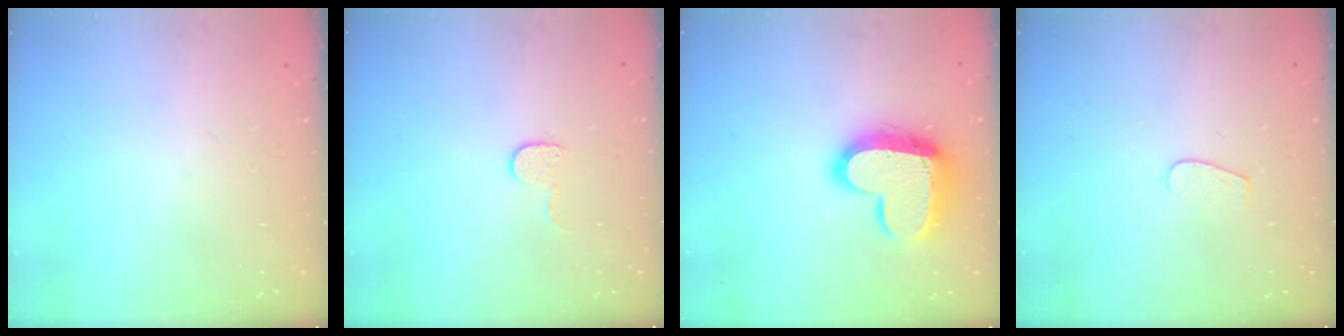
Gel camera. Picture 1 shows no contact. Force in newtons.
{"total": 5.0, "press": 4.9, "slide": 0.5}
{"total": 16.2, "press": 16.2, "slide": 1.4}
{"total": 3.1, "press": 3.1, "slide": 0.2}